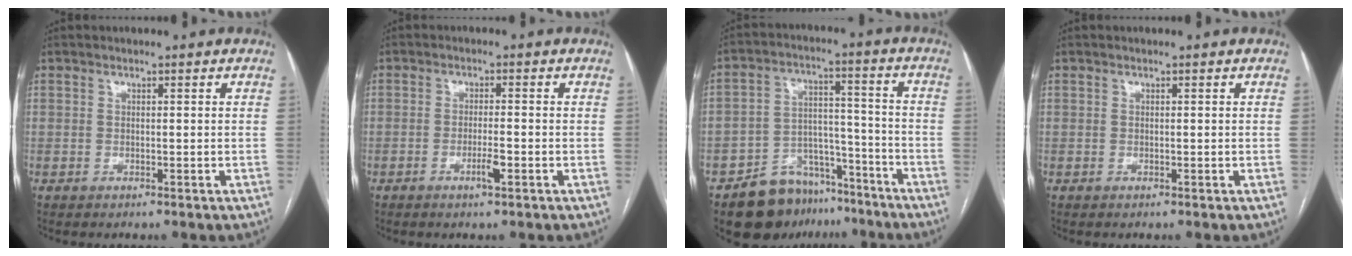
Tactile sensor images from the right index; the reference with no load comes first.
{"total": 2.6, "force": [-1.2, 0.2, 2.3], "torque": [-0.044, -0.001, -0.020]}
{"total": 11.8, "force": [-8.7, 7.0, 3.8], "torque": [-0.052, 0.042, -0.138]}
{"total": 0.0}